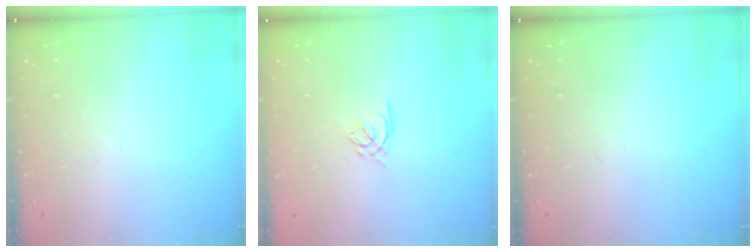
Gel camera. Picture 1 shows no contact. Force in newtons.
{"total": 3.3, "press": 3.3, "slide": 0.3}
{"total": 0.0}